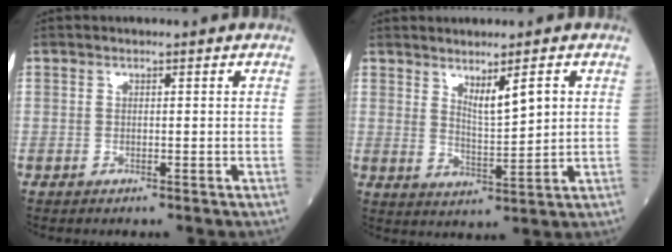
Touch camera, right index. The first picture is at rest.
{"total": 5.1, "force": [2.4, 0.6, 4.5], "torque": [-0.080, -0.014, 0.049]}